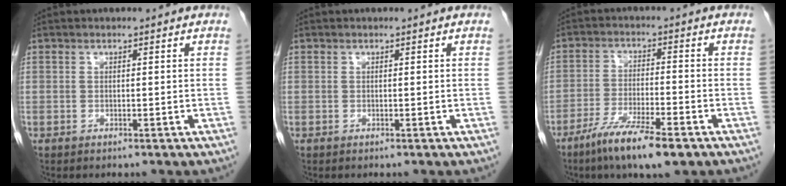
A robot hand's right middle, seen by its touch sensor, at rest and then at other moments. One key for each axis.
{"total": 0.0}
{"total": 10.5, "fx": -7.1, "fy": 1.1, "fz": 7.6, "tx": -0.132, "ty": -0.022, "tz": -0.118}